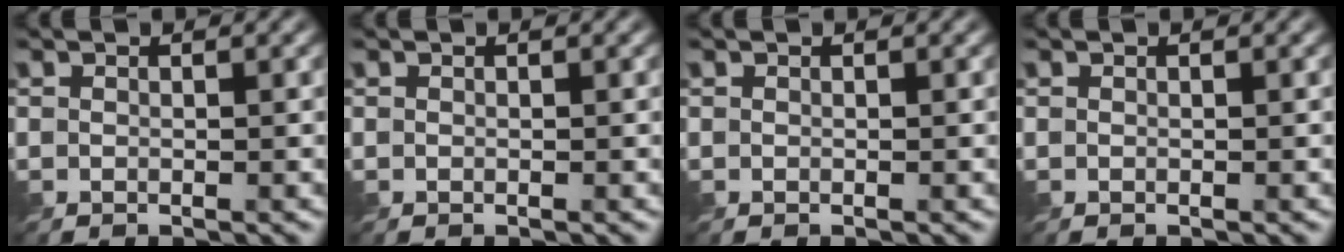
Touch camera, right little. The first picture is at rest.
{"total": 0.0}
{"total": 0.0}
{"total": 0.0}